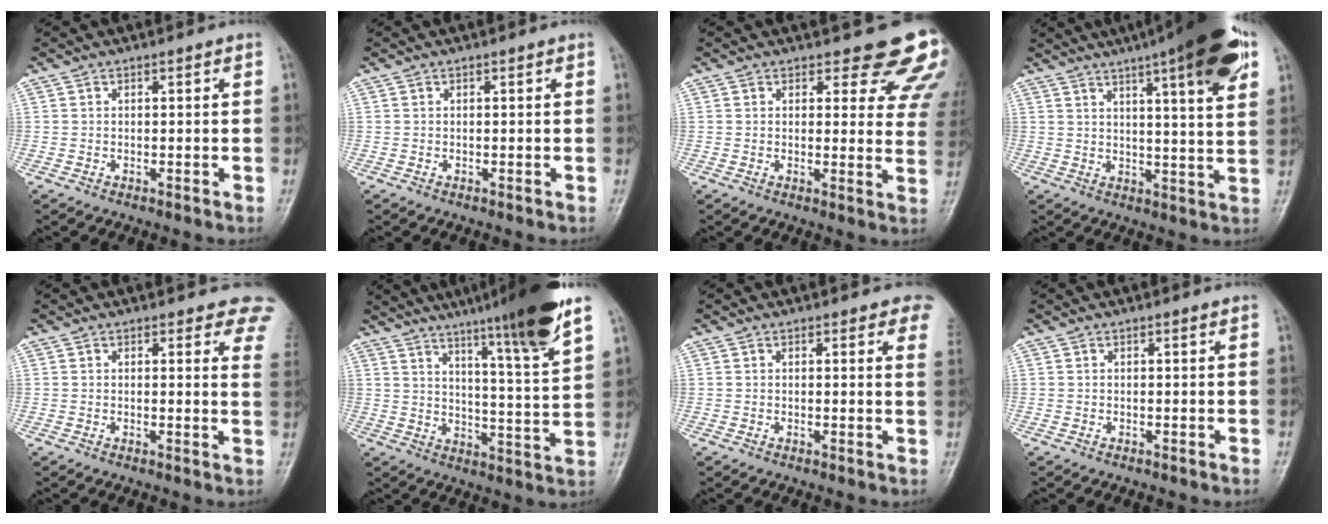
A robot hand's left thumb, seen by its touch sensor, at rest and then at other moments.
{"total": 0.0}
{"total": 12.0, "force": [10.4, 4.4, 4.0], "torque": [0.008, -0.072, 0.092]}
{"total": 18.1, "force": [9.9, 3.0, 14.9], "torque": [-0.195, -0.017, 0.135]}
{"total": 7.2, "force": [5.9, 2.9, 3.0], "torque": [0.006, -0.023, 0.036]}
{"total": 17.4, "force": [12.1, 0.1, 12.6], "torque": [-0.177, -0.055, 0.175]}
{"total": 4.7, "force": [3.5, 1.8, 2.6], "torque": [-0.005, -0.011, 0.019]}
{"total": 0.0}